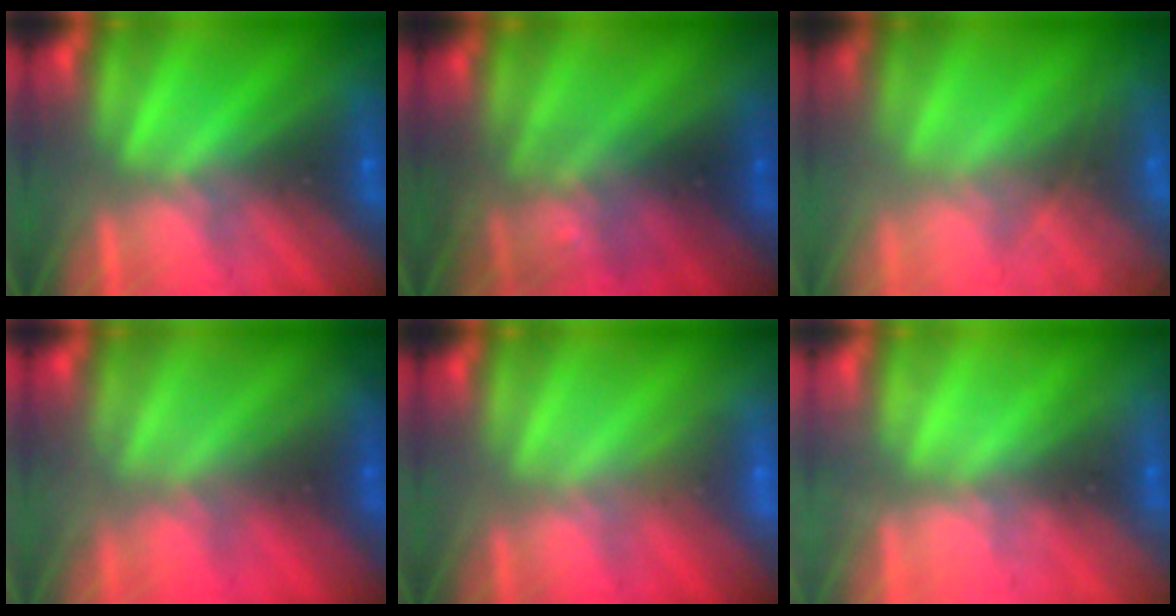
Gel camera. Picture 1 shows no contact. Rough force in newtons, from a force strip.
{"total": 3.0}
{"total": 5.5}
{"total": 8.8}
{"total": 2.9}
{"total": 2.2}